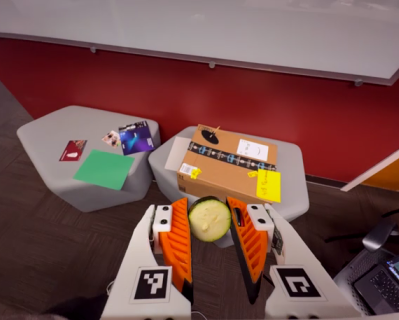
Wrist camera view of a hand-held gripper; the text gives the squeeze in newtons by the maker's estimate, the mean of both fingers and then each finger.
{"total": 11.8, "left": 12.4, "right": 11.3}